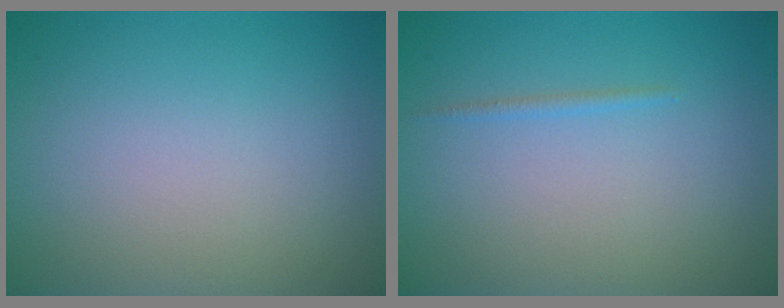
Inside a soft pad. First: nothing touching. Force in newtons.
{"total": 0.6, "press": 0.6, "slide": 0.1}